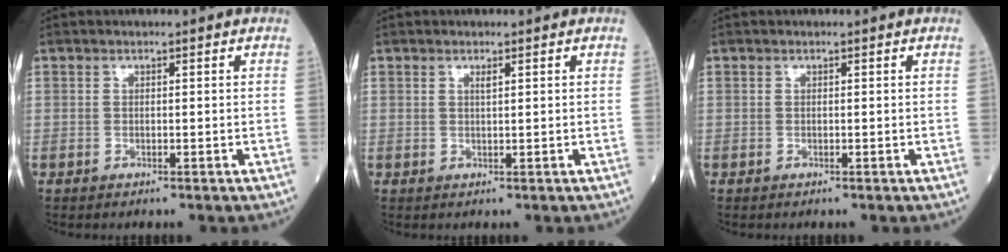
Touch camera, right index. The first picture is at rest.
{"total": 0.8, "force": [0.5, 0.0, 0.7], "torque": [-0.016, -0.002, 0.008]}
{"total": 0.0}